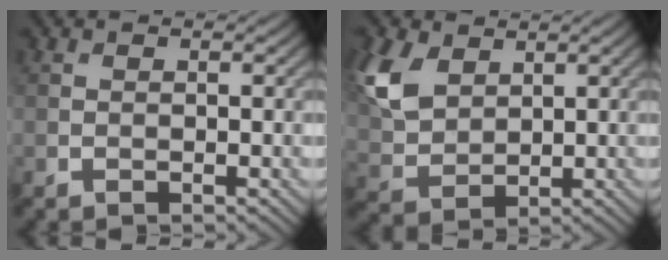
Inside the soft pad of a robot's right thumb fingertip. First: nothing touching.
{"total": 8.4, "force": [3.7, 5.3, 5.3], "torque": [-0.166, 0.015, 0.081]}